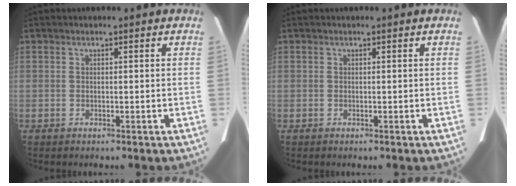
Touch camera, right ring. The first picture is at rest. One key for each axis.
{"total": 0.0}